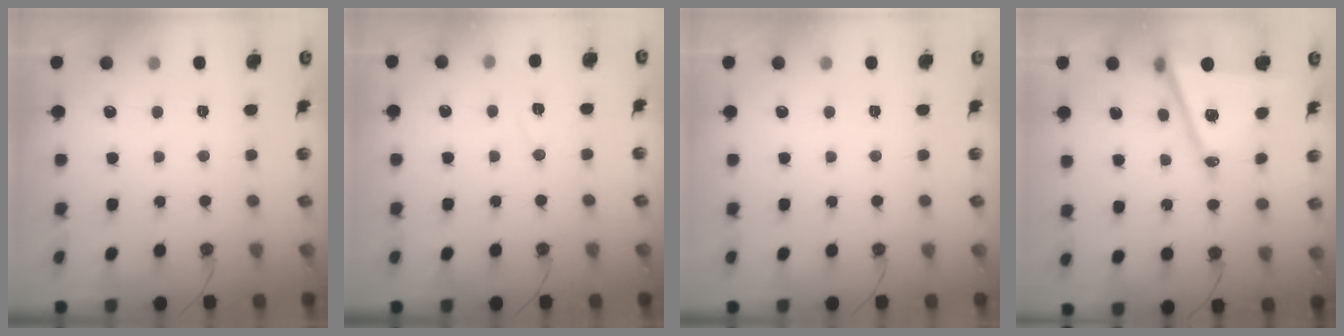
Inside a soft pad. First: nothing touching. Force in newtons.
{"total": 5.3, "press": 3.0, "slide": 4.4}
{"total": 0.0}
{"total": 15.1, "press": 14.6, "slide": 3.7}